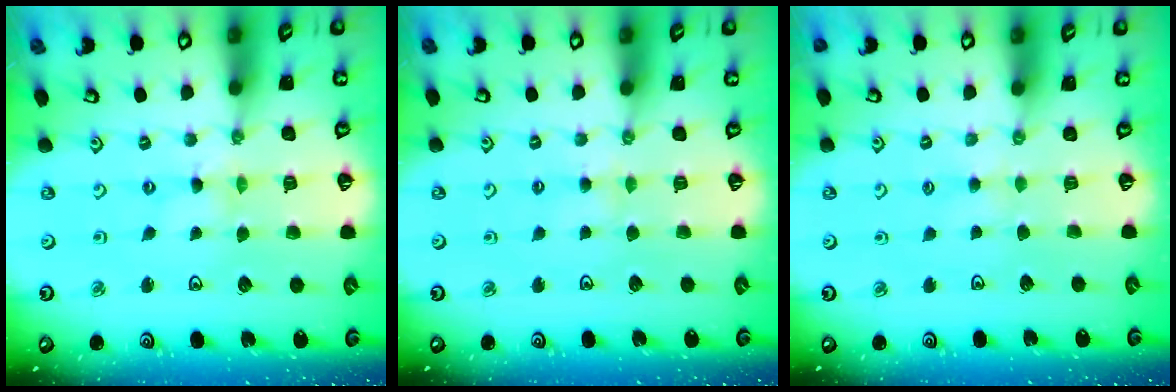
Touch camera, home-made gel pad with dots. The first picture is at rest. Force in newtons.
{"total": 2.3, "press": 2.3, "slide": 0.3}
{"total": 2.0, "press": 1.9, "slide": 0.4}